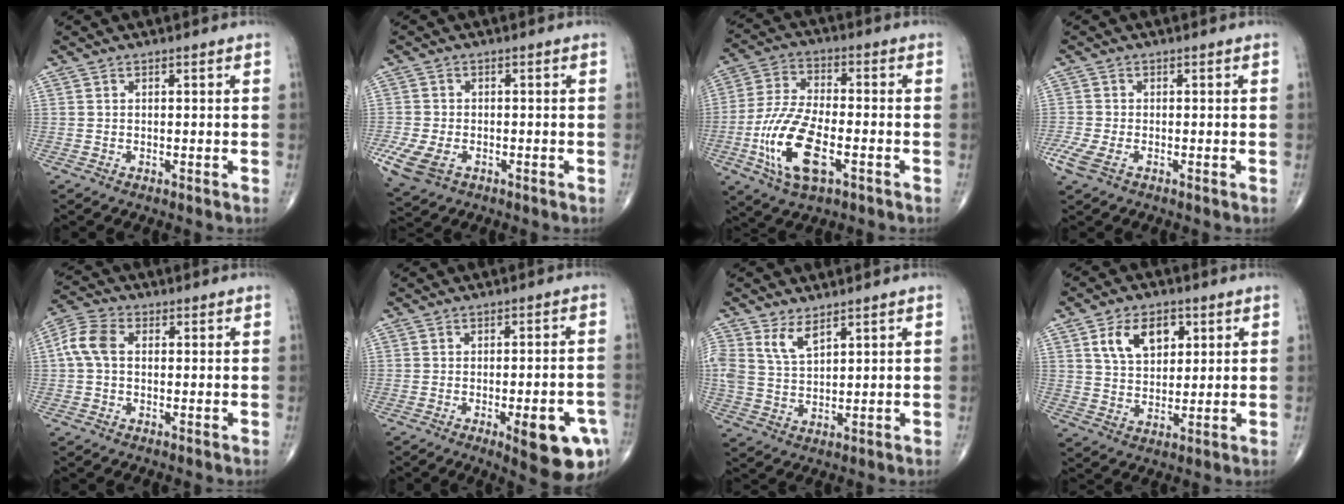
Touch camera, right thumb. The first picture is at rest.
{"total": 7.3, "force": [-3.1, 4.6, 4.7], "torque": [-0.109, -0.002, -0.053]}
{"total": 14.8, "force": [-5.0, 6.4, 12.4], "torque": [-0.258, 0.014, -0.091]}
{"total": 4.1, "force": [-2.0, 1.9, 3.0], "torque": [-0.087, -0.005, -0.043]}
{"total": 6.3, "force": [0.5, 4.3, 4.6], "torque": [-0.101, 0.021, 0.002]}
{"total": 12.5, "force": [-5.1, 3.6, 10.8], "torque": [-0.116, 0.013, -0.055]}
{"total": 5.1, "force": [3.2, 2.2, 3.3], "torque": [-0.064, -0.019, 0.069]}
{"total": 9.7, "force": [3.8, 6.2, 6.4], "torque": [-0.082, -0.011, 0.070]}